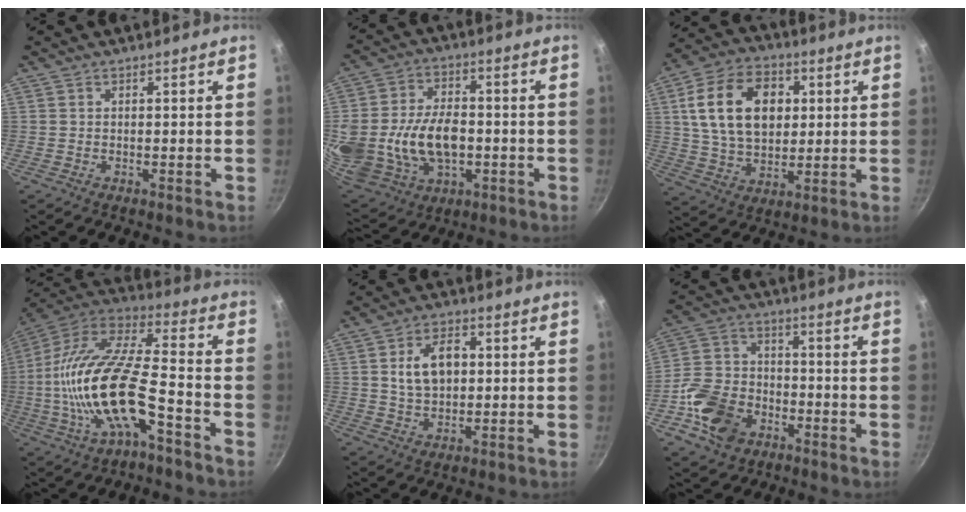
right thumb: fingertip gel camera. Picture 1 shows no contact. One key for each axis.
{"total": 21.4, "fx": -2.1, "fy": 14.7, "fz": 15.3, "tx": -0.312, "ty": 0.020, "tz": -0.021}
{"total": 18.1, "fx": 3.9, "fy": 12.4, "fz": 12.6, "tx": -0.199, "ty": 0.003, "tz": 0.067}
{"total": 23.0, "fx": -7.0, "fy": 8.7, "fz": 20.0, "tx": -0.383, "ty": 0.038, "tz": -0.141}
{"total": 9.1, "fx": 1.4, "fy": 5.9, "fz": 6.7, "tx": -0.096, "ty": 0.007, "tz": 0.024}
{"total": 13.8, "fx": -5.7, "fy": 10.0, "fz": 7.6, "tx": -0.130, "ty": 0.038, "tz": -0.112}